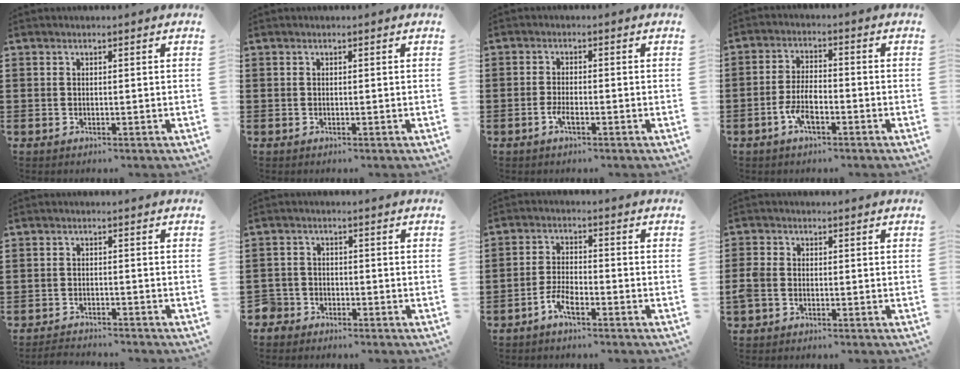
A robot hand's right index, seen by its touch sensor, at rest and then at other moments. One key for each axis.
{"total": 0.0}
{"total": 2.3, "fx": -1.1, "fy": 0.6, "fz": 1.9, "tx": -0.042, "ty": -0.003, "tz": -0.022}
{"total": 5.3, "fx": -2.4, "fy": 2.1, "fz": 4.3, "tx": -0.098, "ty": 0.000, "tz": -0.049}
{"total": 2.3, "fx": -2.3, "fy": 0.1, "fz": -0.4, "tx": -0.001, "ty": 0.003, "tz": -0.052}
{"total": 2.7, "fx": -2.1, "fy": 1.7, "fz": 0.0, "tx": -0.017, "ty": -0.001, "tz": -0.049}
{"total": 3.8, "fx": -2.7, "fy": 1.1, "fz": 2.4, "tx": -0.065, "ty": -0.001, "tz": -0.058}
{"total": 2.6, "fx": -1.1, "fy": 1.9, "fz": 1.4, "tx": -0.050, "ty": -0.005, "tz": -0.028}